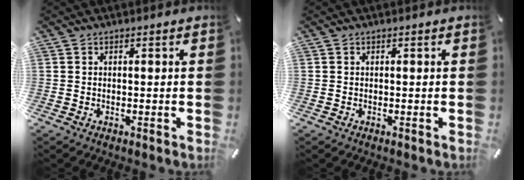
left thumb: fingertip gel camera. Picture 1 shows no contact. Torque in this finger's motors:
{"motor_torque": [0.00, 0.00, -0.01, 0.03, 0.00]}